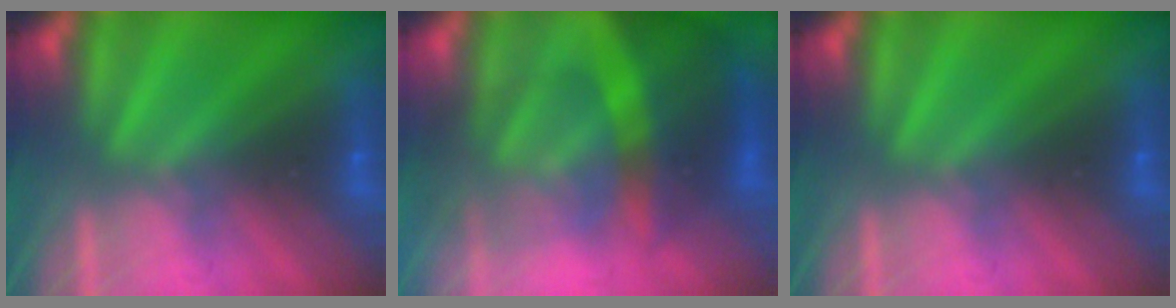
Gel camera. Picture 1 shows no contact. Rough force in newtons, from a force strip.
{"total": 8.7}
{"total": 0.0}